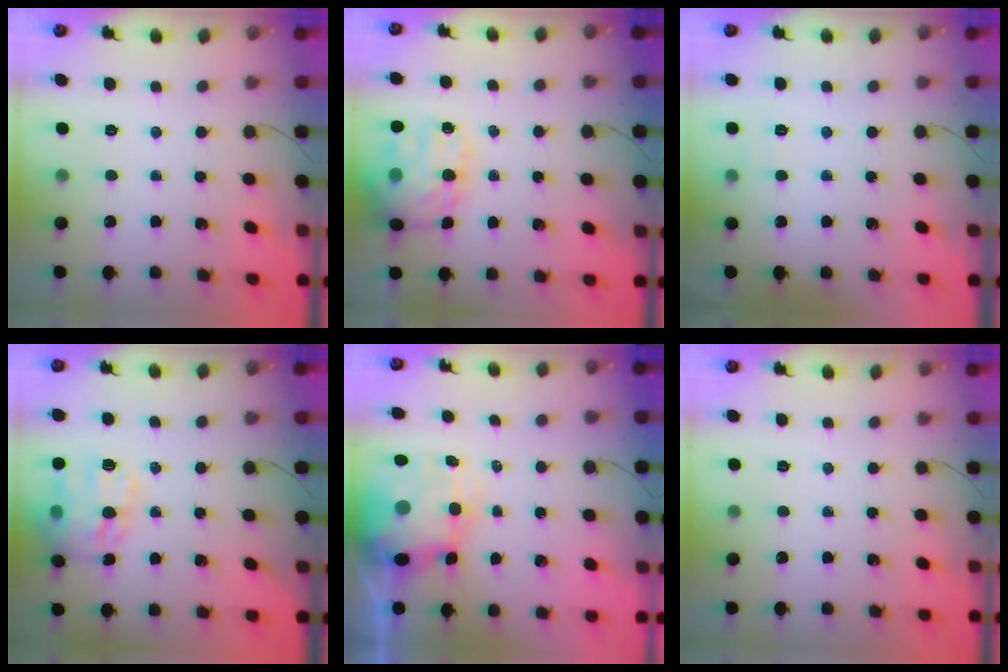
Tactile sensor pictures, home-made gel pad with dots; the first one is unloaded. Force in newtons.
{"total": 17.6, "press": 17.5, "slide": 2.4}
{"total": 3.6, "press": 3.5, "slide": 1.1}
{"total": 15.1, "press": 15.0, "slide": 1.6}
{"total": 6.5, "press": 6.2, "slide": 2.1}
{"total": 0.0}